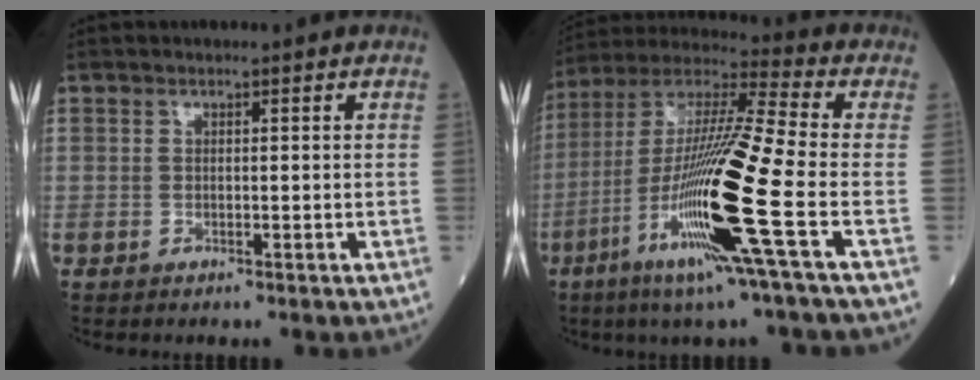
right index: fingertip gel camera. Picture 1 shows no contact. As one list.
[{"total": 20.3, "force": [-6.7, -0.8, 19.1], "torque": [-0.398, -0.035, -0.138]}]